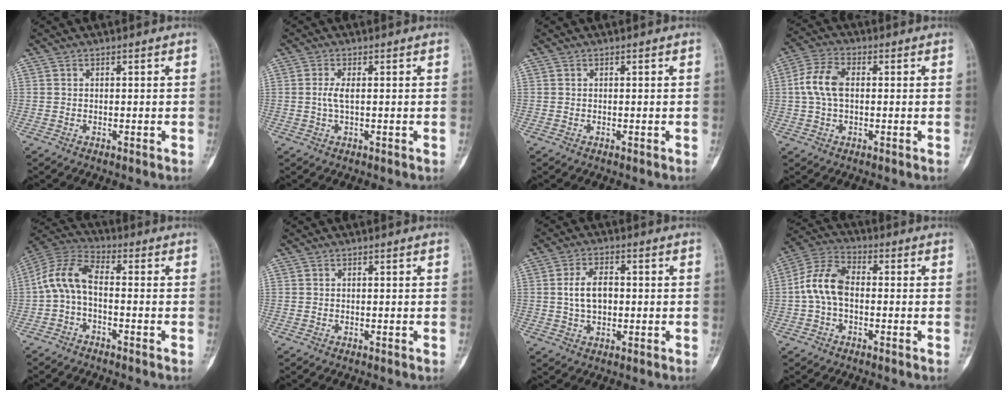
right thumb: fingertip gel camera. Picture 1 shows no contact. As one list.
[{"total": 2.2, "force": [0.1, 0.6, 2.2], "torque": [-0.058, 0.000, 0.003]}, {"total": 0.0}, {"total": 7.8, "force": [0.6, 4.7, 6.2], "torque": [-0.132, 0.020, 0.008]}, {"total": 8.4, "force": [-1.4, 4.2, 7.2], "torque": [-0.147, 0.034, -0.042]}, {"total": 0.0}, {"total": 6.3, "force": [0.3, 3.9, 5.0], "torque": [-0.087, 0.009, 0.006]}, {"total": 9.1, "force": [-0.7, 5.7, 7.1], "torque": [-0.139, 0.030, -0.023]}]